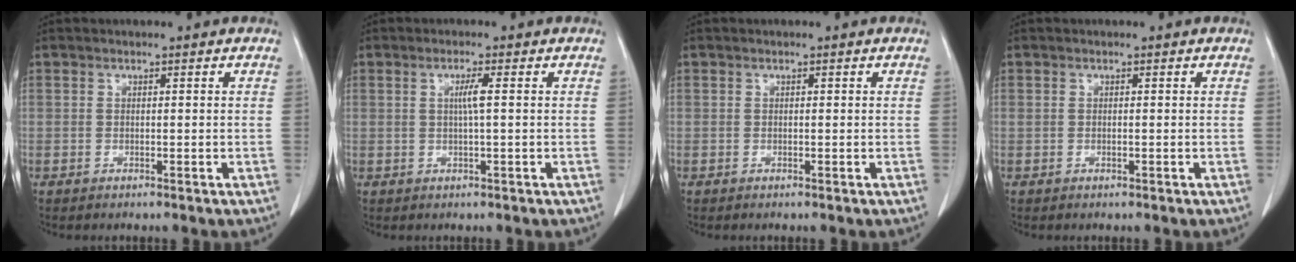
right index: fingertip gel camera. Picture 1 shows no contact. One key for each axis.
{"total": 2.3, "fx": 0.4, "fy": -0.2, "fz": 2.3, "tx": -0.044, "ty": 0.000, "tz": 0.008}
{"total": 0.0}
{"total": 0.0}